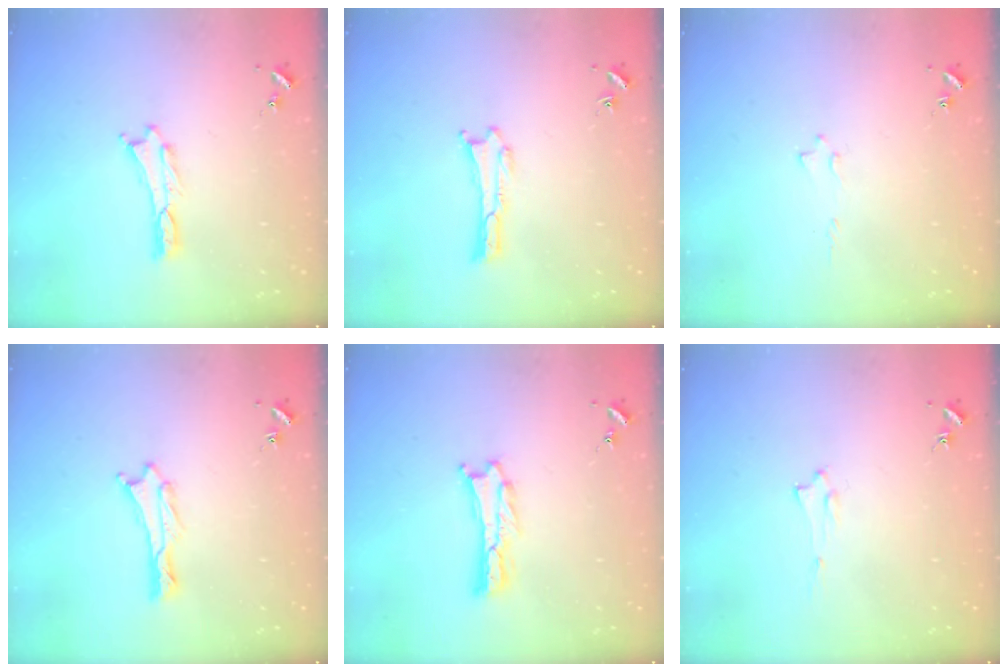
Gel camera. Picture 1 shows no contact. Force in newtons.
{"total": 0.0}
{"total": 0.5, "press": 0.5, "slide": 0.2}
{"total": 0.8, "press": 0.7, "slide": 0.1}
{"total": 1.1, "press": 1.1, "slide": 0.2}
{"total": 1.4, "press": 1.4, "slide": 0.2}